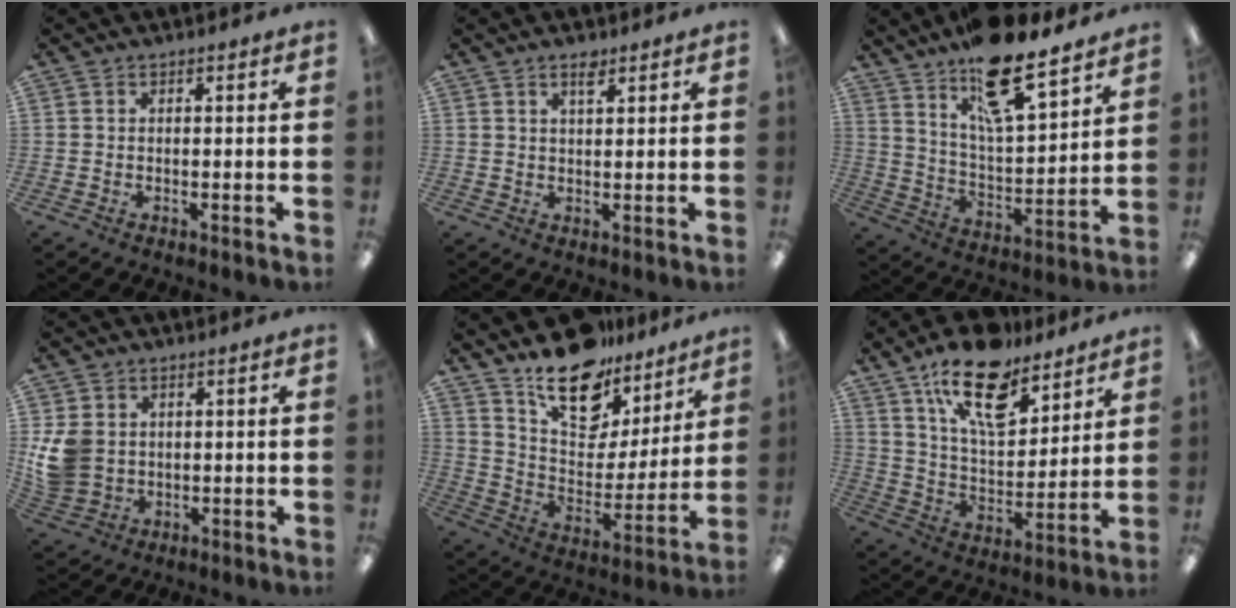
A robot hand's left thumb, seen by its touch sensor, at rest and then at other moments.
{"total": 3.0, "force": [2.2, 0.9, 1.8], "torque": [-0.033, -0.002, 0.037]}
{"total": 18.0, "force": [13.3, 5.8, 10.7], "torque": [-0.167, -0.081, 0.223]}
{"total": 7.9, "force": [1.3, 6.7, 3.9], "torque": [-0.091, 0.011, 0.031]}
{"total": 21.4, "force": [15.6, 10.4, 10.2], "torque": [-0.164, -0.108, 0.280]}
{"total": 18.7, "force": [12.7, 8.4, 10.9], "torque": [-0.177, -0.067, 0.221]}